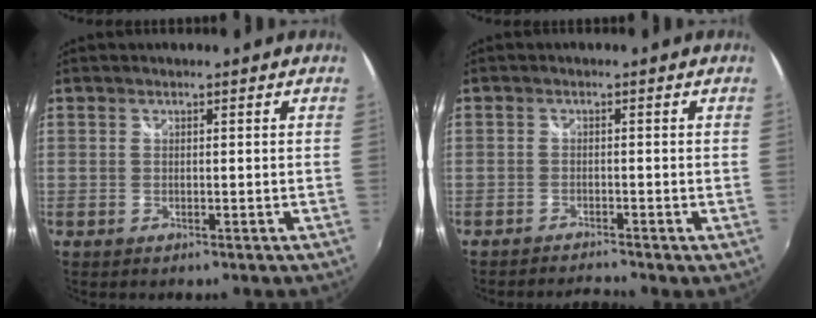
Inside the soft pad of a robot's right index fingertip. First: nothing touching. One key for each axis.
{"total": 2.3, "fx": -2.2, "fy": -0.2, "fz": 0.4, "tx": -0.016, "ty": -0.006, "tz": -0.047}